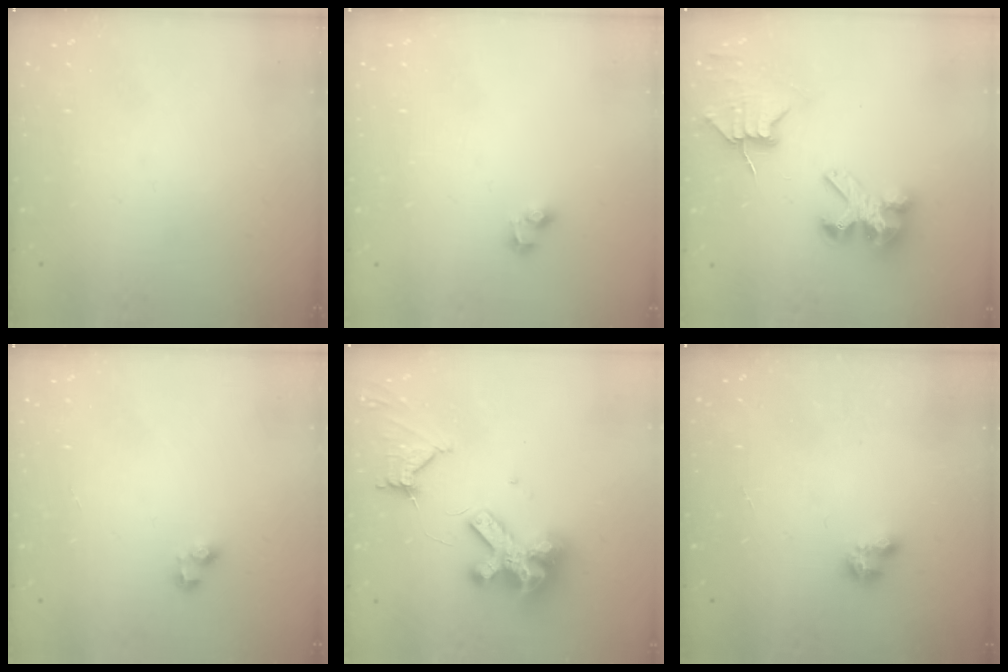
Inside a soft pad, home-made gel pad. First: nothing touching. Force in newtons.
{"total": 2.7, "press": 2.5, "slide": 1.2}
{"total": 7.7, "press": 7.7, "slide": 0.7}
{"total": 2.0, "press": 2.0, "slide": 0.3}
{"total": 14.3, "press": 14.2, "slide": 1.7}
{"total": 1.0, "press": 1.0, "slide": 0.1}